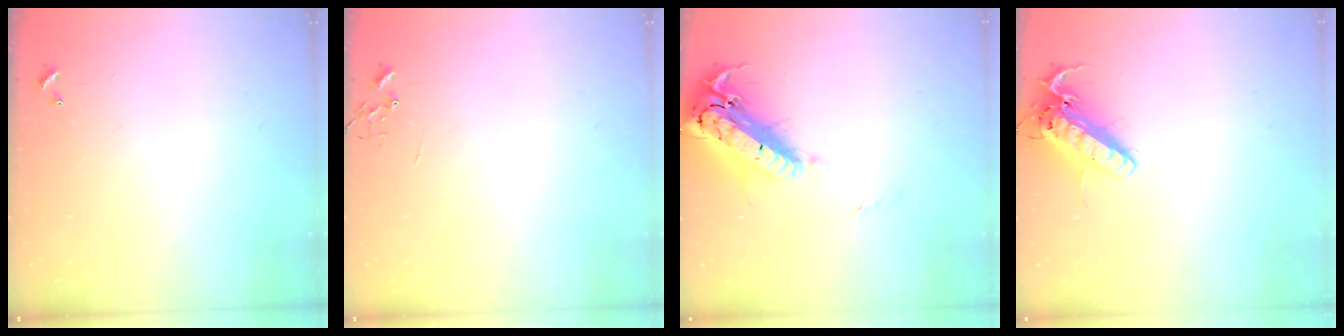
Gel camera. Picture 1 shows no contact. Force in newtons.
{"total": 0.0}
{"total": 22.8, "press": 22.3, "slide": 4.6}
{"total": 16.4, "press": 16.2, "slide": 2.7}